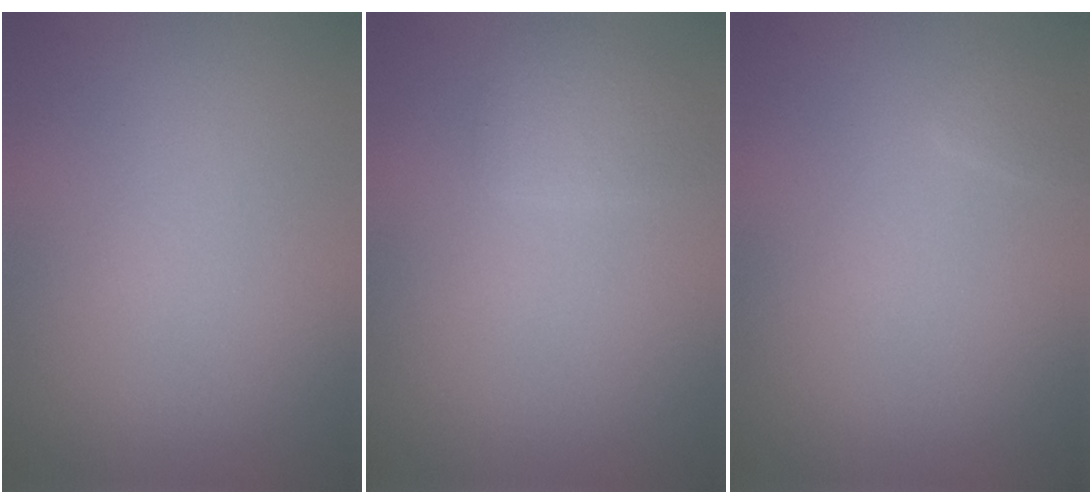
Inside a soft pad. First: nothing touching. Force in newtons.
{"total": 1.7, "press": 1.7, "slide": 0.1}
{"total": 0.8, "press": 0.8, "slide": 0.0}